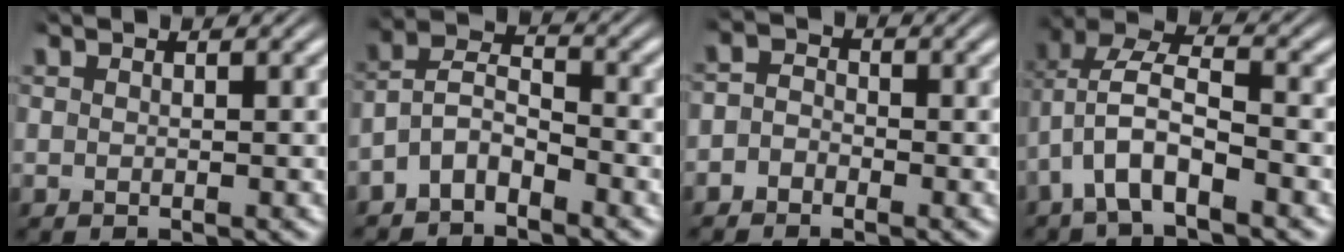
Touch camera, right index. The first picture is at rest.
{"total": 6.4, "force": [-2.1, 5.4, 2.7], "torque": [-0.068, -0.012, -0.051]}
{"total": 2.1, "force": [-1.3, 1.7, 0.3], "torque": [-0.007, -0.005, -0.029]}
{"total": 5.5, "force": [0.5, 3.8, 4.0], "torque": [-0.085, 0.003, -0.004]}